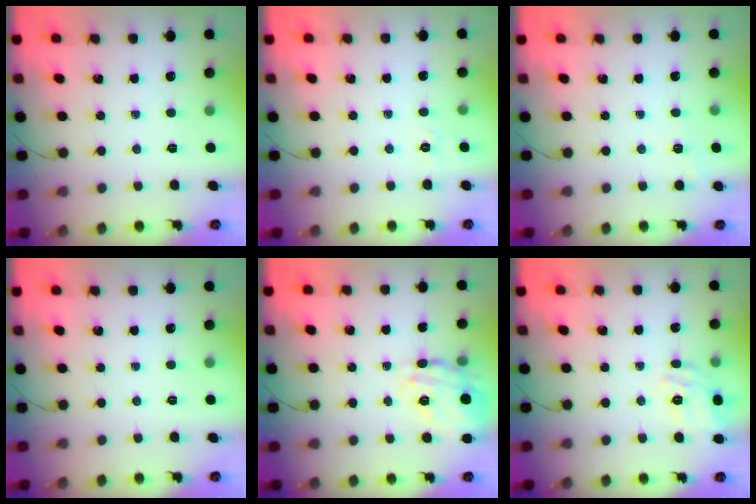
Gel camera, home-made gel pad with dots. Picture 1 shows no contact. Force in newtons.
{"total": 3.5, "press": 3.2, "slide": 1.5}
{"total": 1.9, "press": 0.9, "slide": 1.7}
{"total": 0.0}
{"total": 17.2, "press": 17.2, "slide": 0.5}
{"total": 8.5, "press": 8.5, "slide": 1.0}